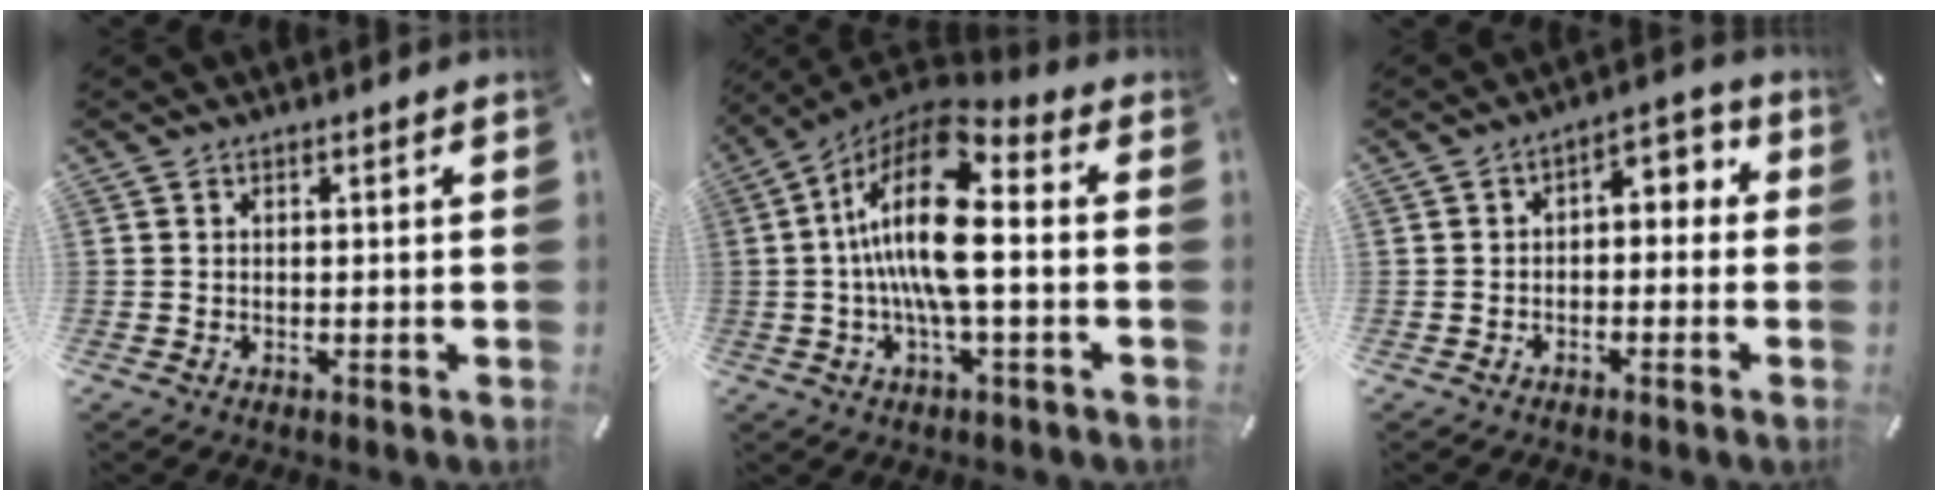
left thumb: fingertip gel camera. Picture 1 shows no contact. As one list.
[{"total": 18.1, "force": [0.3, 6.6, 16.8], "torque": [-0.351, -0.006, 0.000]}, {"total": 3.8, "force": [-1.7, 2.5, 2.3], "torque": [-0.037, 0.012, -0.040]}]